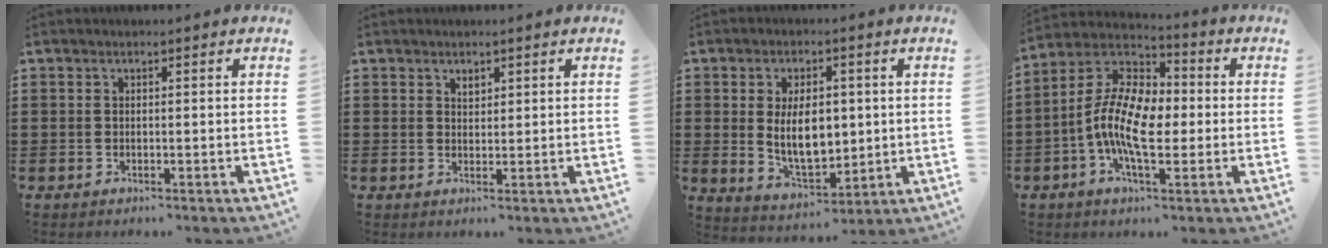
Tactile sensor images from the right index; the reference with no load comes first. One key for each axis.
{"total": 1.4, "fx": 1.0, "fy": 0.8, "fz": 0.6, "tx": -0.013, "ty": 0.003, "tz": 0.019}
{"total": 9.3, "fx": 1.0, "fy": 5.4, "fz": 7.6, "tx": -0.127, "ty": -0.001, "tz": 0.012}
{"total": 12.4, "fx": -2.1, "fy": 5.8, "fz": 10.7, "tx": -0.241, "ty": -0.004, "tz": -0.044}